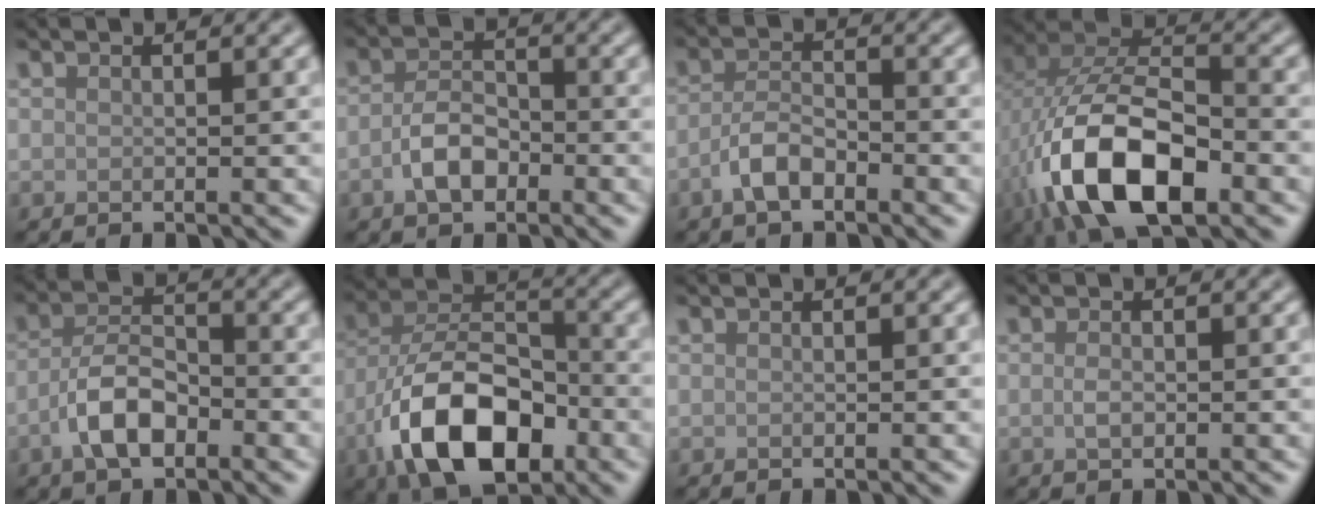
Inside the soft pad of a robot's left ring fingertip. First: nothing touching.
{"total": 3.5, "force": [-1.5, 2.1, 2.4], "torque": [-0.045, 0.005, -0.032]}
{"total": 3.1, "force": [-1.9, 1.3, 2.1], "torque": [-0.042, 0.008, -0.043]}
{"total": 12.6, "force": [-4.8, 6.5, 9.7], "torque": [-0.199, -0.005, -0.089]}
{"total": 4.9, "force": [-2.3, 2.4, 3.6], "torque": [-0.063, 0.008, -0.049]}
{"total": 11.5, "force": [-5.4, 6.0, 8.2], "torque": [-0.152, 0.006, -0.100]}
{"total": 0.0}
{"total": 1.0, "force": [-0.1, 0.5, 0.9], "torque": [-0.020, -0.001, -0.003]}